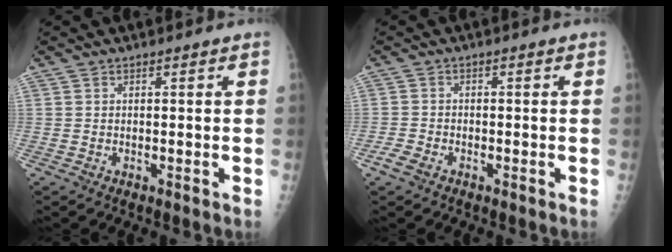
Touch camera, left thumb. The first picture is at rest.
{"total": 2.7, "force": [-2.0, 1.4, 1.2], "torque": [-0.035, 0.002, -0.037]}